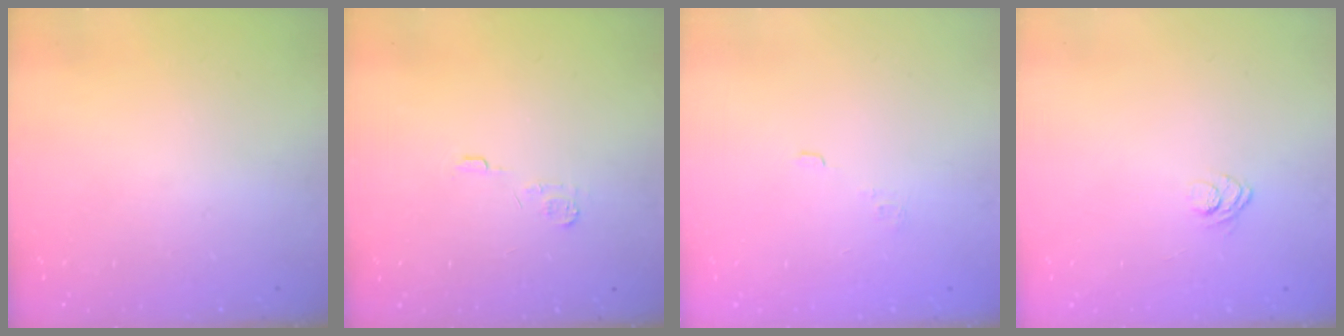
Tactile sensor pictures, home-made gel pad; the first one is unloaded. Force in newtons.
{"total": 5.0, "press": 4.9, "slide": 0.7}
{"total": 1.5, "press": 0.9, "slide": 1.3}
{"total": 3.3, "press": 3.1, "slide": 1.0}